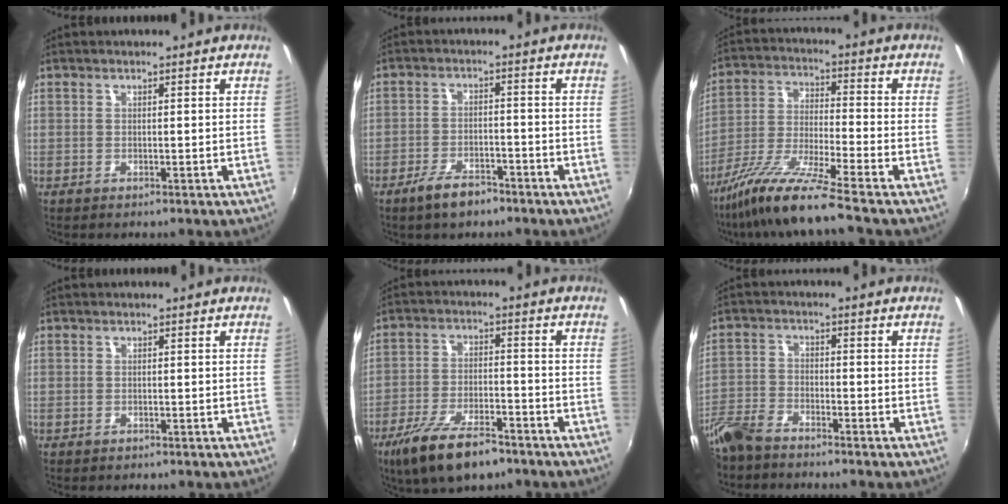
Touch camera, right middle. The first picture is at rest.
{"total": 8.2, "force": [-6.0, 2.9, 4.8], "torque": [-0.110, -0.007, -0.103]}
{"total": 12.8, "force": [-10.2, -1.0, 7.7], "torque": [-0.156, -0.021, -0.196]}
{"total": 0.8, "force": [-0.4, 0.6, 0.0], "torque": [0.001, -0.003, -0.007]}
{"total": 13.0, "force": [-9.1, 4.6, 8.1], "torque": [-0.178, -0.028, -0.160]}
{"total": 7.5, "force": [-6.2, 2.7, 3.2], "torque": [-0.078, -0.006, -0.129]}